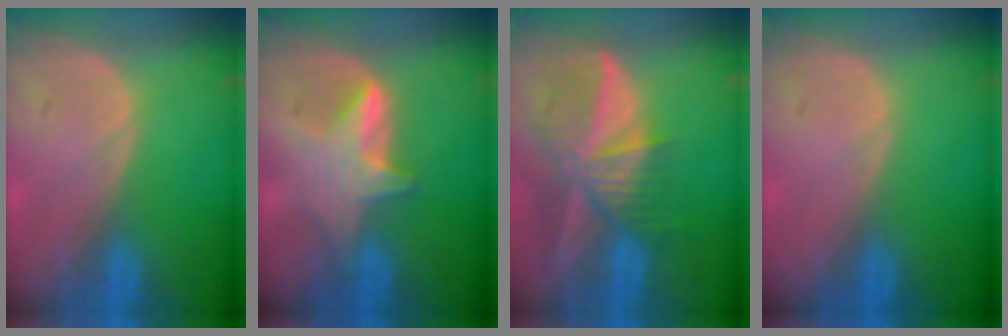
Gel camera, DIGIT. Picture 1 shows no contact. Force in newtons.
{"total": 5.6, "press": 5.5, "slide": 1.1}
{"total": 9.4, "press": 8.3, "slide": 4.6}
{"total": 0.0}